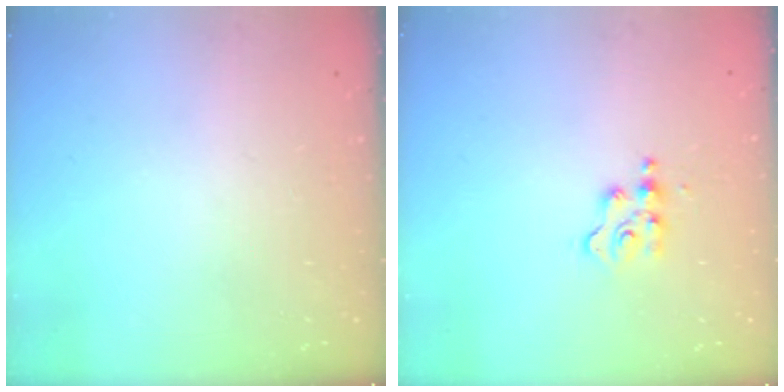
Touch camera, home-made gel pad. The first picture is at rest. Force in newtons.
{"total": 4.4, "press": 4.4, "slide": 0.6}